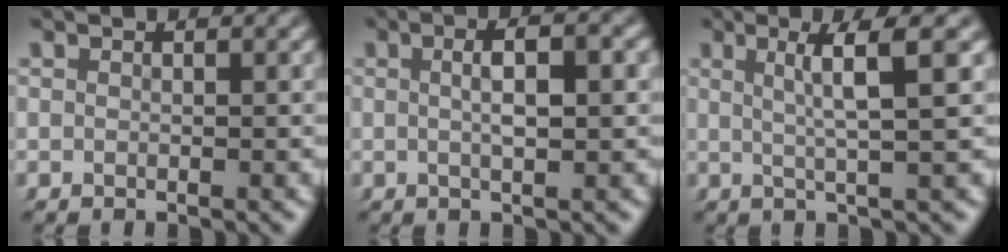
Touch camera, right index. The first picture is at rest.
{"total": 3.5, "force": [0.3, 0.7, 3.4], "torque": [-0.050, 0.009, 0.003]}
{"total": 3.9, "force": [1.3, -0.8, 3.5], "torque": [-0.055, 0.009, 0.019]}